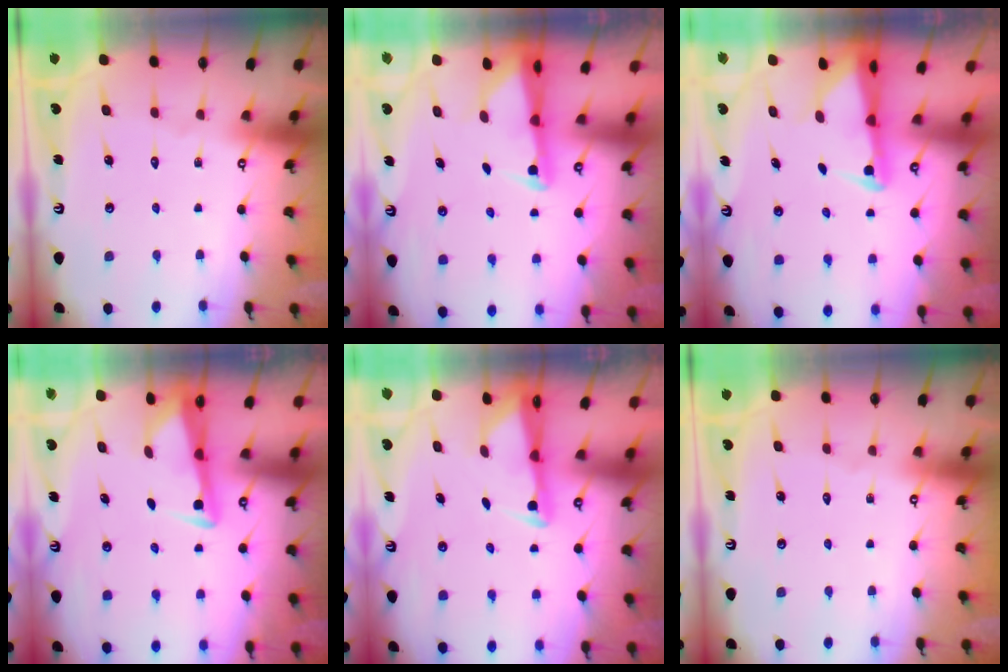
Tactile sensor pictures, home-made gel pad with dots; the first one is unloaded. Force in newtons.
{"total": 2.6, "press": 2.5, "slide": 0.5}
{"total": 2.9, "press": 2.9, "slide": 0.4}
{"total": 3.4, "press": 3.4, "slide": 0.4}
{"total": 2.6, "press": 2.6, "slide": 0.5}
{"total": 0.0}